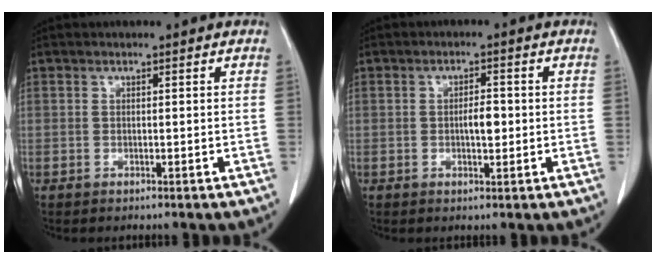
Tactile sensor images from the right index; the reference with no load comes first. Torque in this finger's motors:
{"motor_torque": [0.67, -0.21, 0.31, 0.06]}